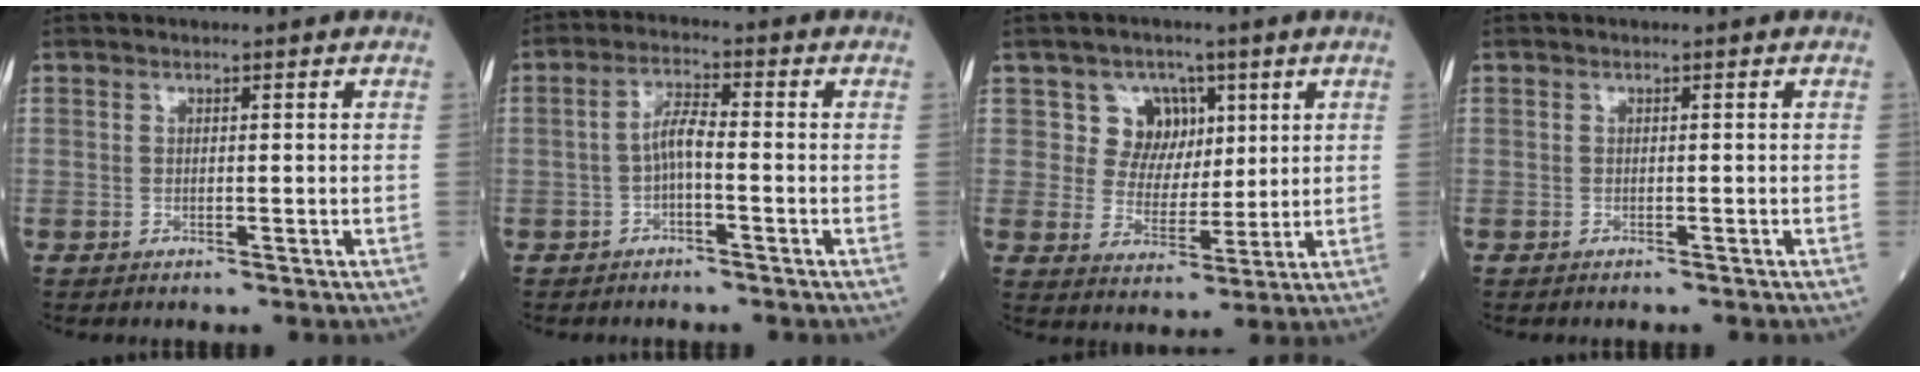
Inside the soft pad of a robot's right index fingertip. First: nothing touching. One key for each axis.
{"total": 3.7, "fx": -1.0, "fy": 0.8, "fz": 3.5, "tx": -0.067, "ty": 0.009, "tz": -0.019}
{"total": 6.5, "fx": 2.8, "fy": 5.7, "fz": 1.4, "tx": -0.015, "ty": 0.014, "tz": 0.049}
{"total": 0.6, "fx": -0.6, "fy": 0.1, "fz": 0.2, "tx": -0.005, "ty": -0.001, "tz": -0.010}